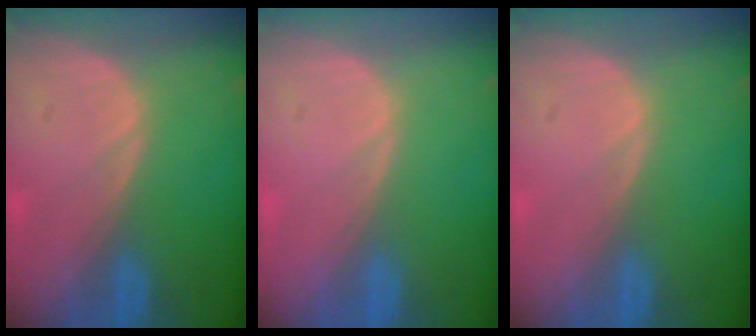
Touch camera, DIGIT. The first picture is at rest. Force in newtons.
{"total": 0.0}
{"total": 0.0}